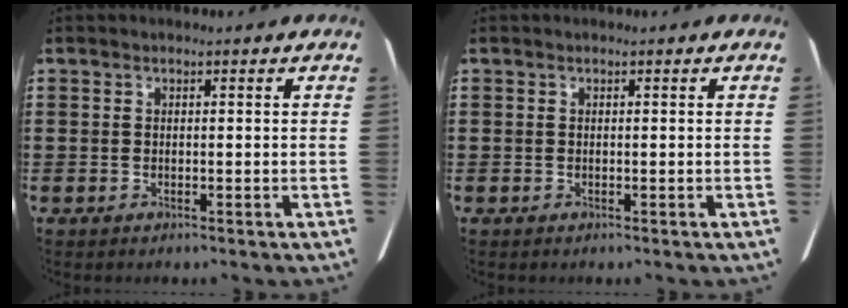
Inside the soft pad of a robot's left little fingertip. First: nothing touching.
{"total": 0.0}